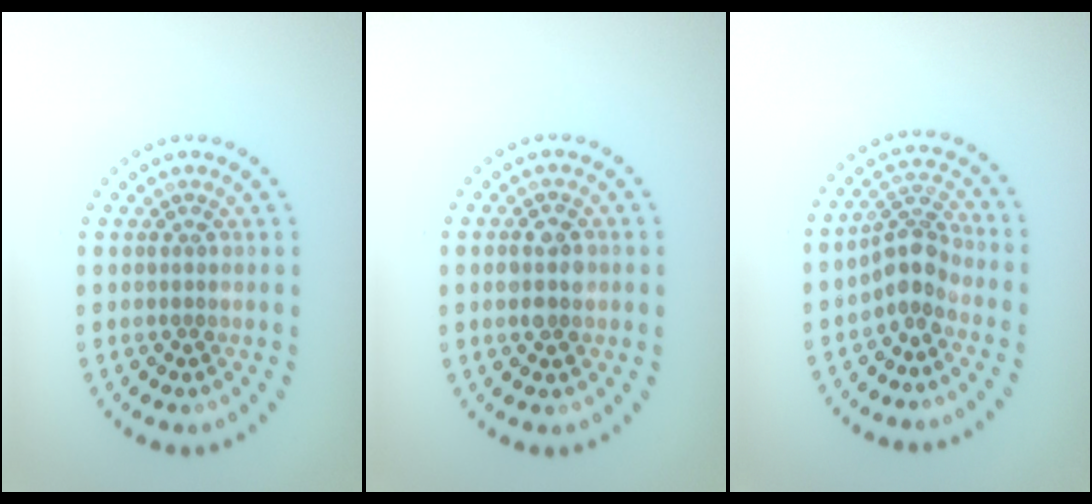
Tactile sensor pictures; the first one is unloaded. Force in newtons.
{"total": 2.1, "press": 2.1, "slide": 0.1}
{"total": 2.8, "press": 2.1, "slide": 1.9}